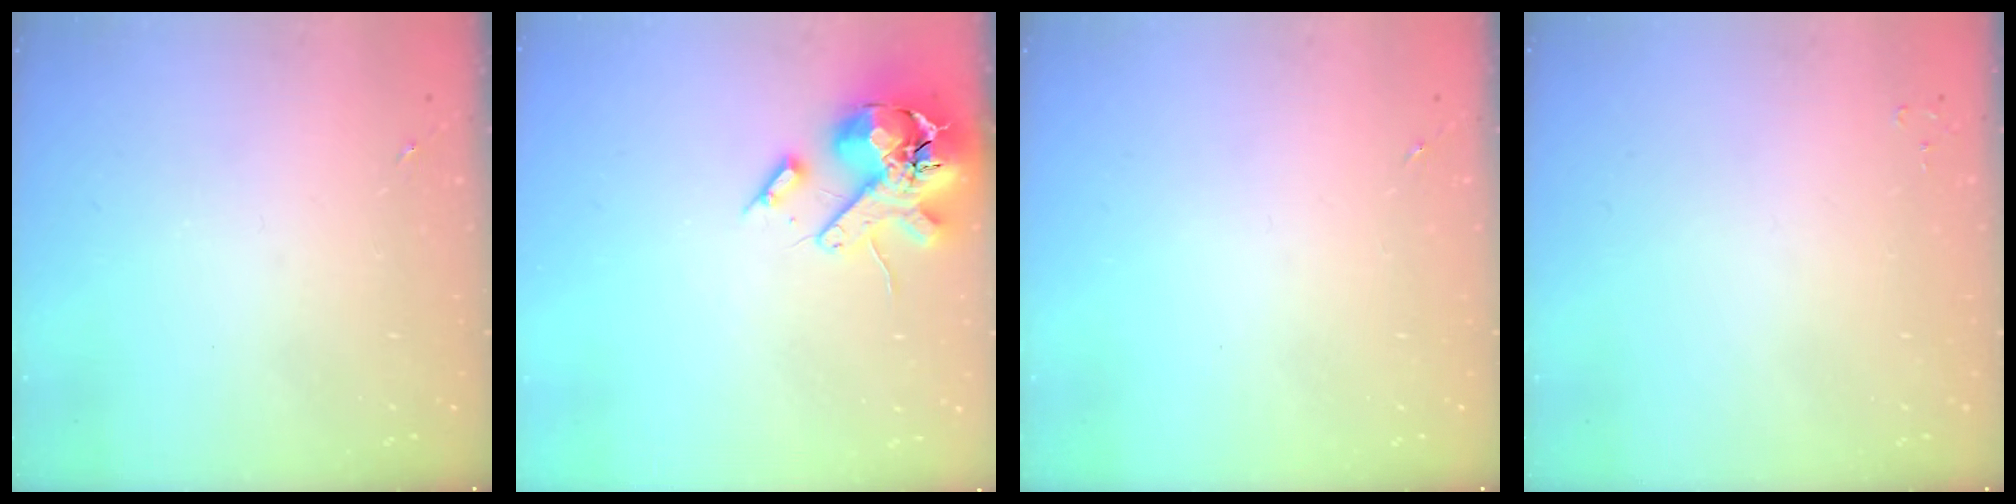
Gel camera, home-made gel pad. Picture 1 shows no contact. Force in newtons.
{"total": 17.4, "press": 17.2, "slide": 2.9}
{"total": 0.0}
{"total": 2.2, "press": 2.2, "slide": 0.2}